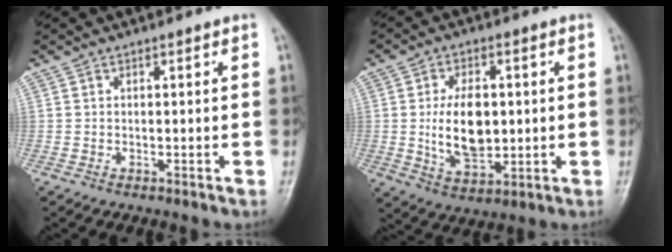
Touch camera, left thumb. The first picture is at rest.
{"total": 10.9, "force": [0.4, 6.2, 9.0], "torque": [-0.146, -0.008, 0.017]}